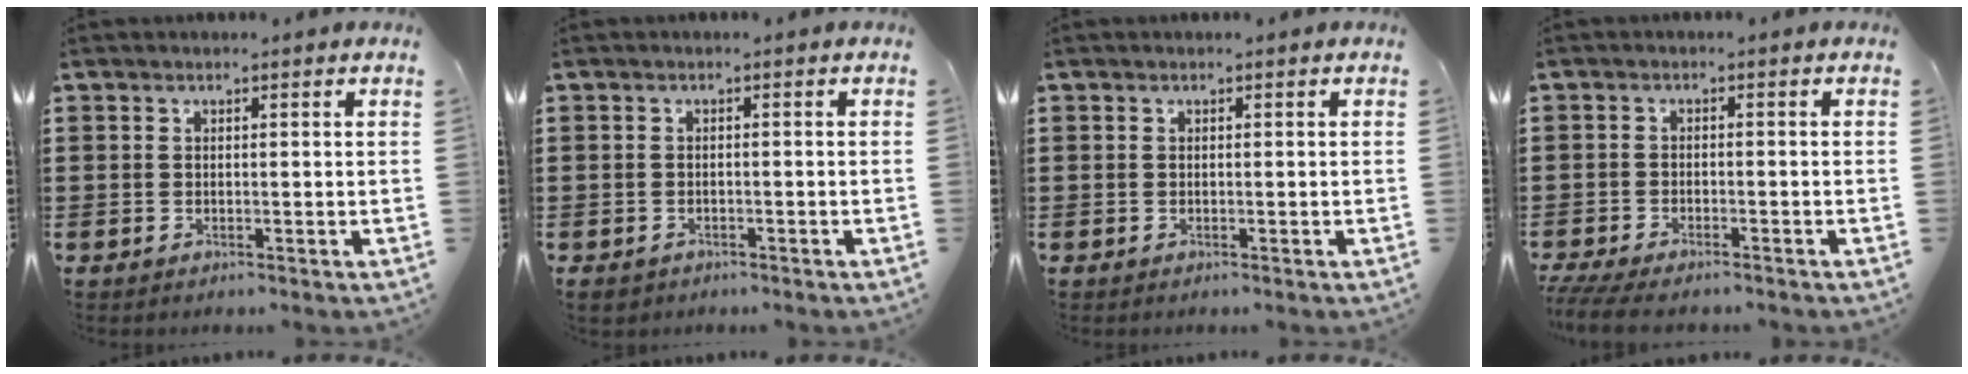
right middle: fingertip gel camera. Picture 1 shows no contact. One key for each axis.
{"total": 0.9, "fx": -0.9, "fy": 0.3, "fz": 0.2, "tx": -0.006, "ty": -0.004, "tz": -0.017}
{"total": 0.0}
{"total": 2.8, "fx": -2.6, "fy": 0.1, "fz": 1.1, "tx": -0.035, "ty": -0.009, "tz": -0.057}